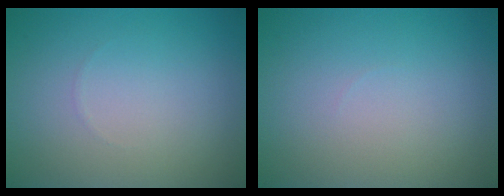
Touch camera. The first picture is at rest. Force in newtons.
{"total": 0.5, "press": 0.5, "slide": 0.0}